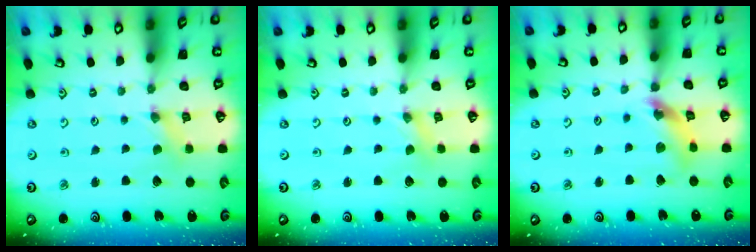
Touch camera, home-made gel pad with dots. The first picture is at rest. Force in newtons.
{"total": 0.0}
{"total": 11.7, "press": 11.7, "slide": 1.3}